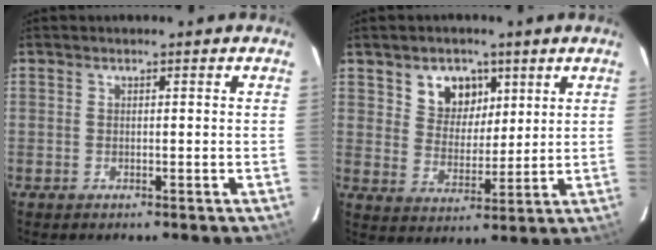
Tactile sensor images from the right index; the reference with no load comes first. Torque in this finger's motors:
{"motor_torque": [0.15, 0.14, 0.12, 0.05]}